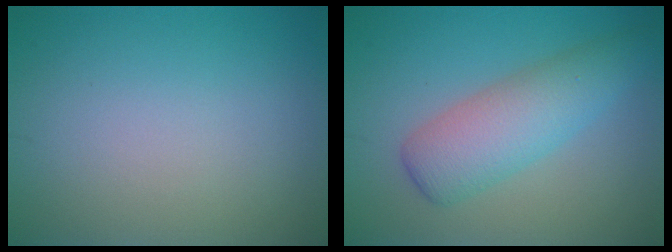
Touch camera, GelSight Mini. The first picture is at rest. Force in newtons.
{"total": 5.0, "press": 5.0, "slide": 0.3}